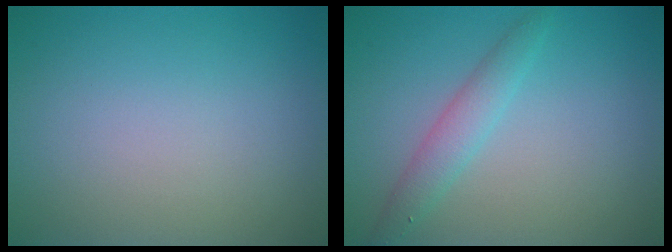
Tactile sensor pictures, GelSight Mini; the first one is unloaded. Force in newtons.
{"total": 2.3, "press": 2.3, "slide": 0.0}